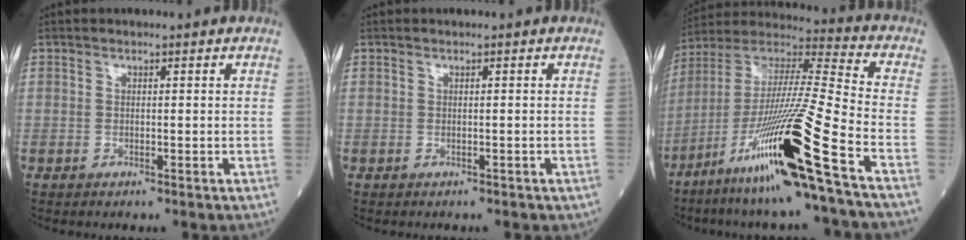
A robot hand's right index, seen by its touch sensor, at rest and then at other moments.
{"total": 1.2, "force": [-0.6, 0.6, 0.8], "torque": [-0.024, 0.001, 0.001]}
{"total": 24.8, "force": [-12.5, -0.5, 21.3], "torque": [-0.414, -0.054, -0.239]}